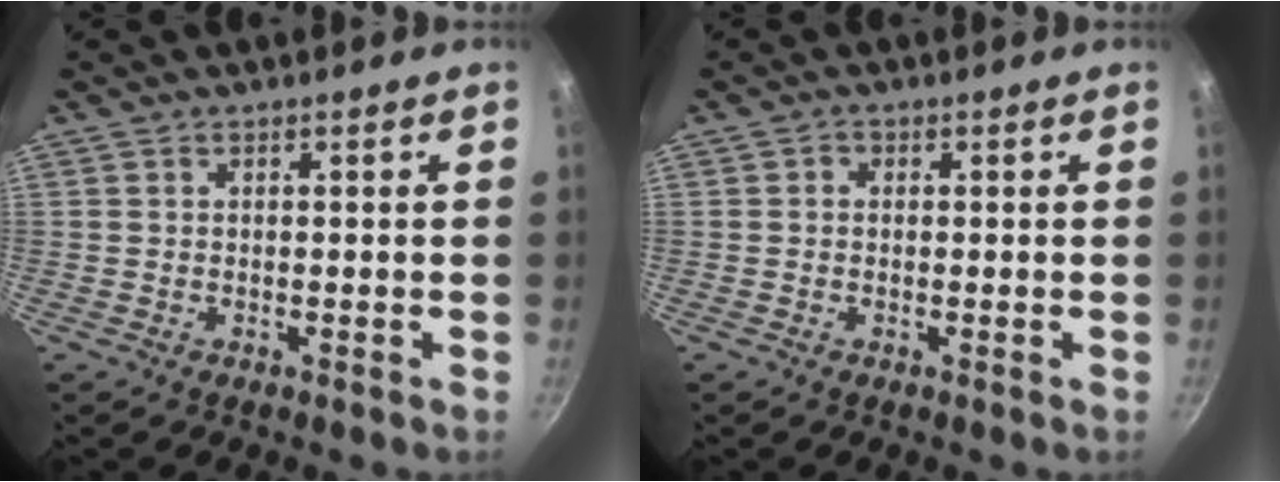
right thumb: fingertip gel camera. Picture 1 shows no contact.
{"total": 1.0, "force": [0.1, 0.9, 0.4], "torque": [-0.003, 0.003, -0.001]}